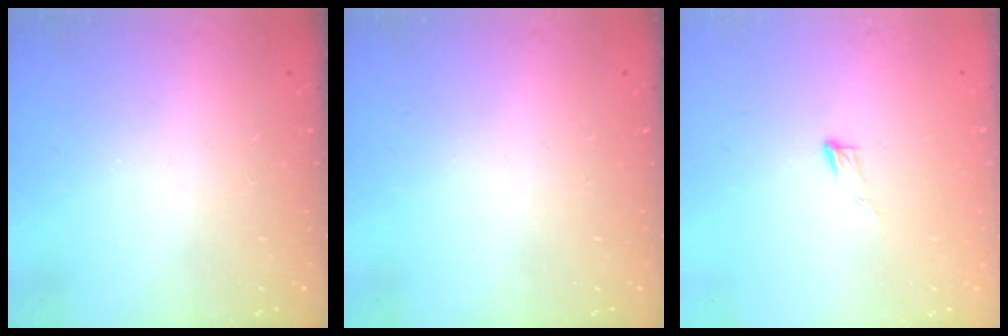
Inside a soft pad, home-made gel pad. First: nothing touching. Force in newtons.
{"total": 0.0}
{"total": 3.8, "press": 3.8, "slide": 0.3}